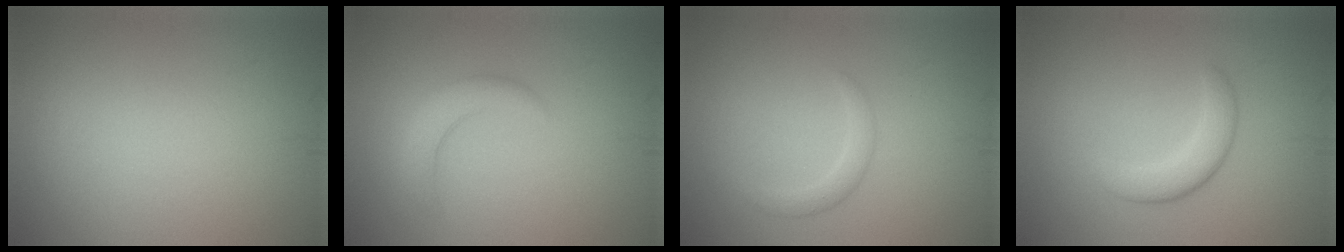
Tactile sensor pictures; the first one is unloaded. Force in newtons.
{"total": 2.3, "press": 2.3, "slide": 0.4}
{"total": 1.5, "press": 1.5, "slide": 0.1}
{"total": 2.8, "press": 2.8, "slide": 0.2}